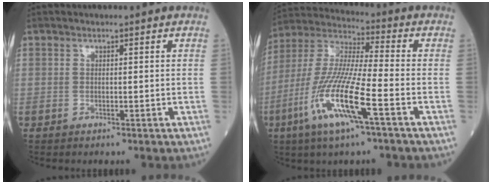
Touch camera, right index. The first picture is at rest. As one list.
[{"total": 15.0, "force": [-6.0, 1.0, 13.7], "torque": [-0.294, -0.016, -0.117]}]